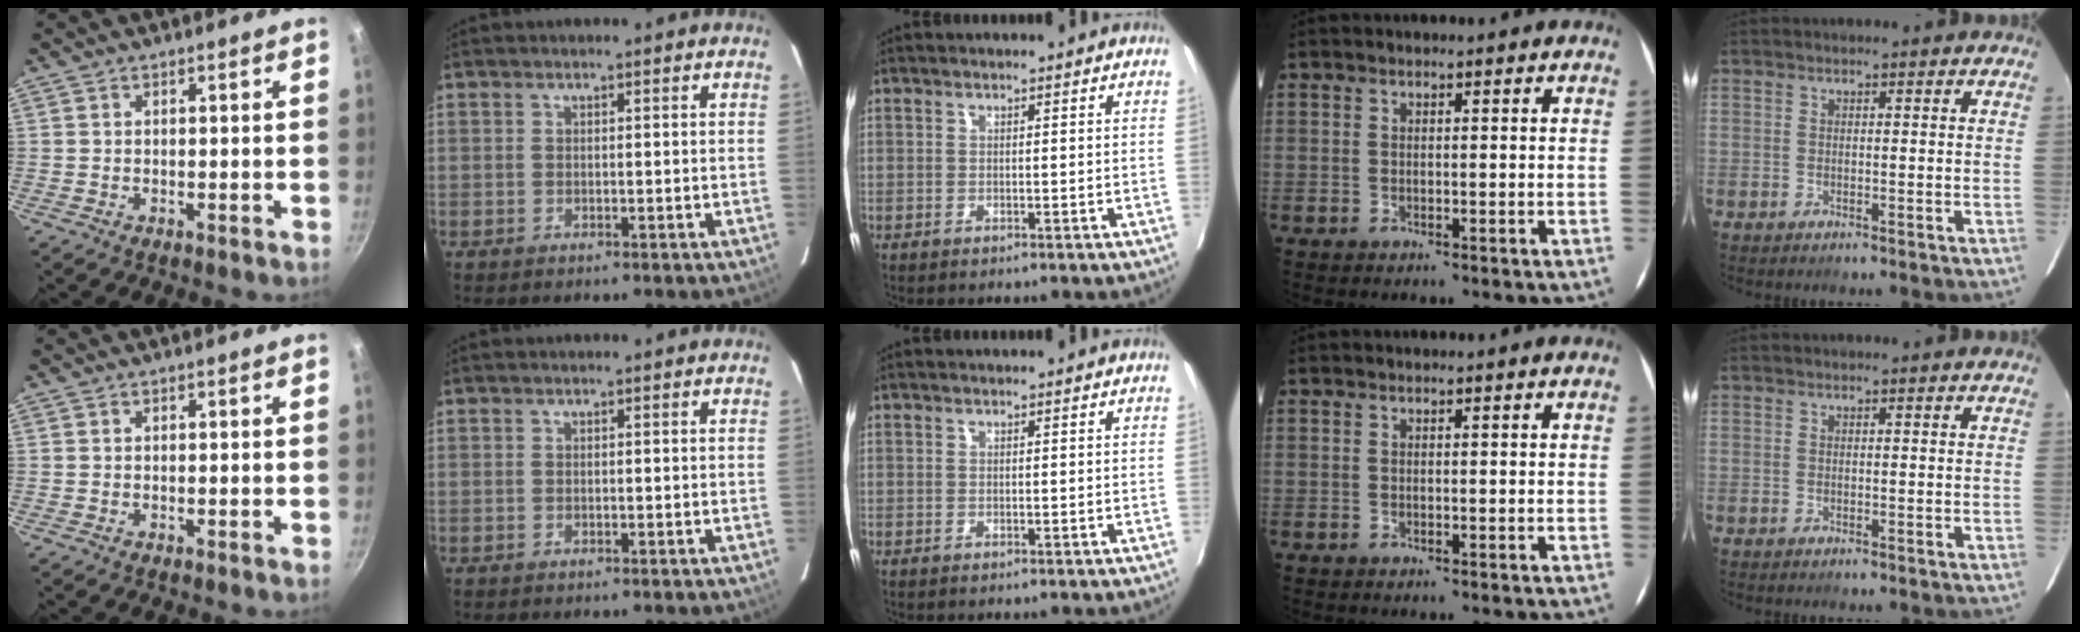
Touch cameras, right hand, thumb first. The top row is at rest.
{}